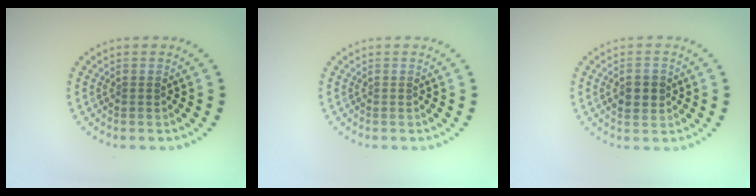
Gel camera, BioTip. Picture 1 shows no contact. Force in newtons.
{"total": 0.0}
{"total": 2.3, "press": 2.3, "slide": 0.2}